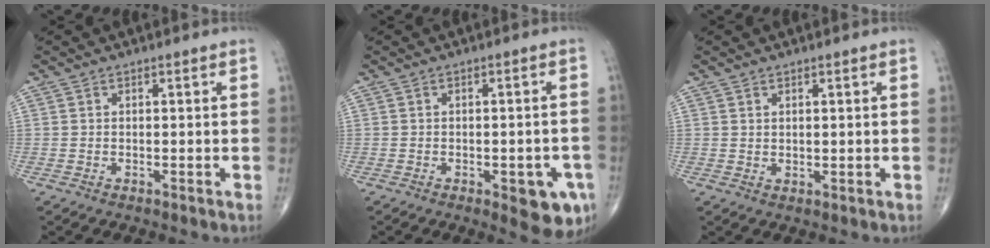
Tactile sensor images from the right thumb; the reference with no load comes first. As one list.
[{"total": 7.9, "force": [-3.2, 3.0, 6.5], "torque": [-0.056, 0.005, -0.032]}, {"total": 1.0, "force": [0.7, 0.5, 0.5], "torque": [0.002, -0.007, 0.011]}]